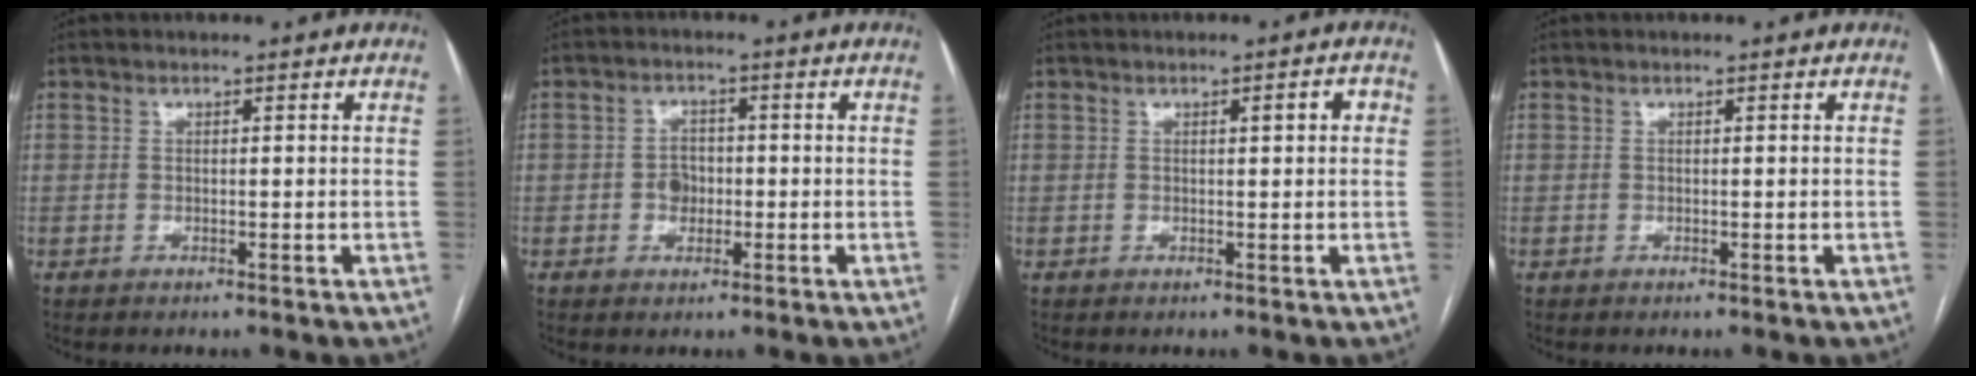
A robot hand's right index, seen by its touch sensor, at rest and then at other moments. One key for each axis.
{"total": 3.2, "fx": -0.5, "fy": 2.5, "fz": 1.8, "tx": -0.026, "ty": 0.006, "tz": -0.009}
{"total": 2.0, "fx": 0.5, "fy": 0.5, "fz": 1.9, "tx": -0.025, "ty": 0.005, "tz": 0.007}
{"total": 0.0}